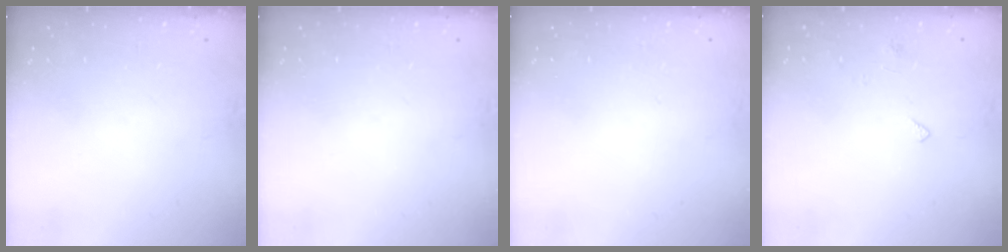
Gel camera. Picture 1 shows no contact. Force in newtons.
{"total": 0.0}
{"total": 1.9, "press": 1.9, "slide": 0.1}
{"total": 2.8, "press": 2.8, "slide": 0.4}